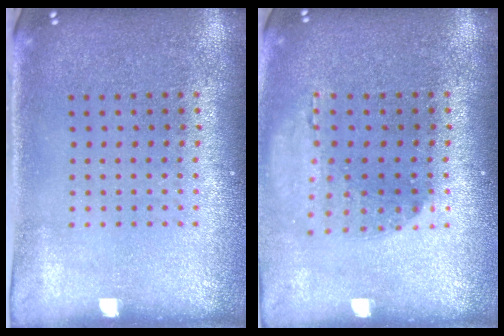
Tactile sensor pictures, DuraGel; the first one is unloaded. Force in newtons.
{"total": 1.2, "press": 1.2, "slide": 0.0}